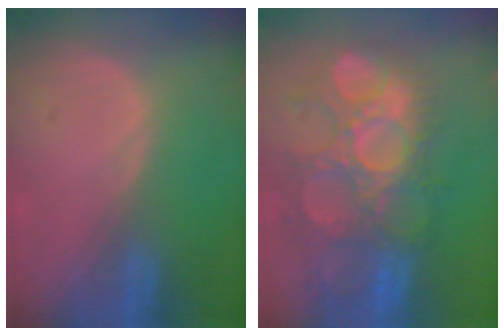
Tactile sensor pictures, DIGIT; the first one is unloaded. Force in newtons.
{"total": 12.2, "press": 11.5, "slide": 4.1}